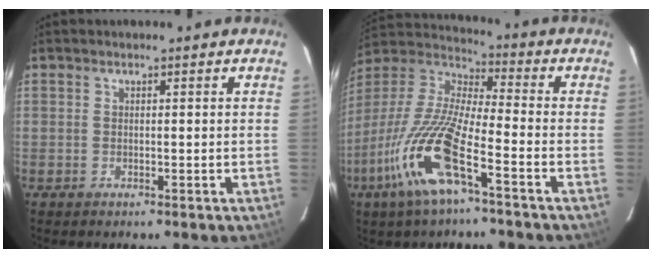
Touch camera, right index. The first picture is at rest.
{"total": 17.4, "force": [-8.8, 3.2, 14.7], "torque": [-0.306, -0.026, -0.181]}